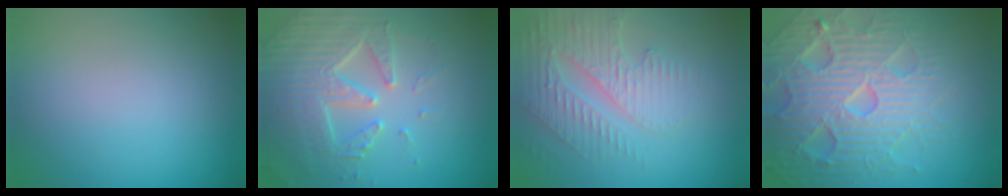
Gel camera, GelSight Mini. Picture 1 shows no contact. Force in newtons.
{"total": 4.8, "press": 4.7, "slide": 0.9}
{"total": 3.8, "press": 3.6, "slide": 1.3}
{"total": 7.5, "press": 7.4, "slide": 1.4}